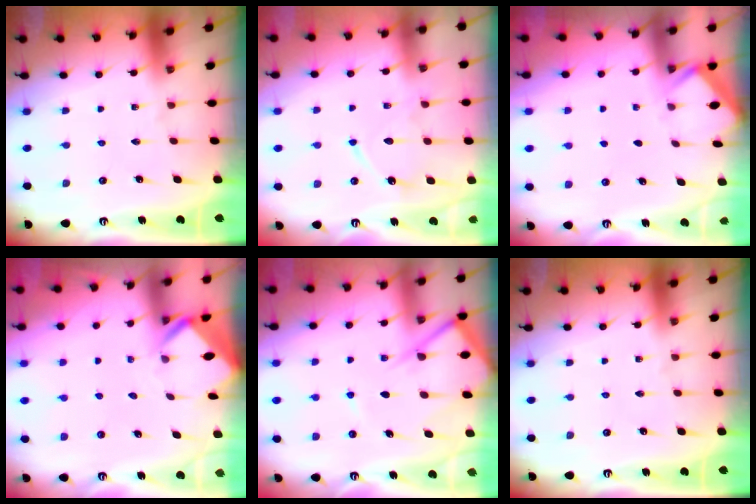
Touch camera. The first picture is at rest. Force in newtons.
{"total": 9.9, "press": 9.9, "slide": 0.9}
{"total": 2.4, "press": 2.3, "slide": 0.4}
{"total": 2.8, "press": 2.8, "slide": 0.2}
{"total": 9.8, "press": 9.7, "slide": 1.2}
{"total": 0.0}